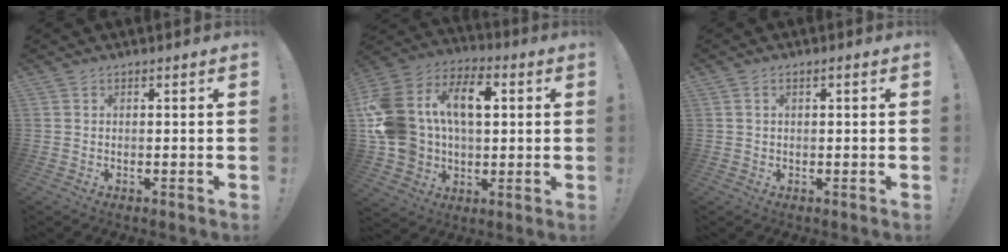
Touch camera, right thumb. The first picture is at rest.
{"total": 22.4, "force": [4.6, 16.1, 14.9], "torque": [-0.288, 0.001, 0.089]}
{"total": 1.5, "force": [0.1, 0.6, 1.3], "torque": [-0.032, 0.006, 0.004]}